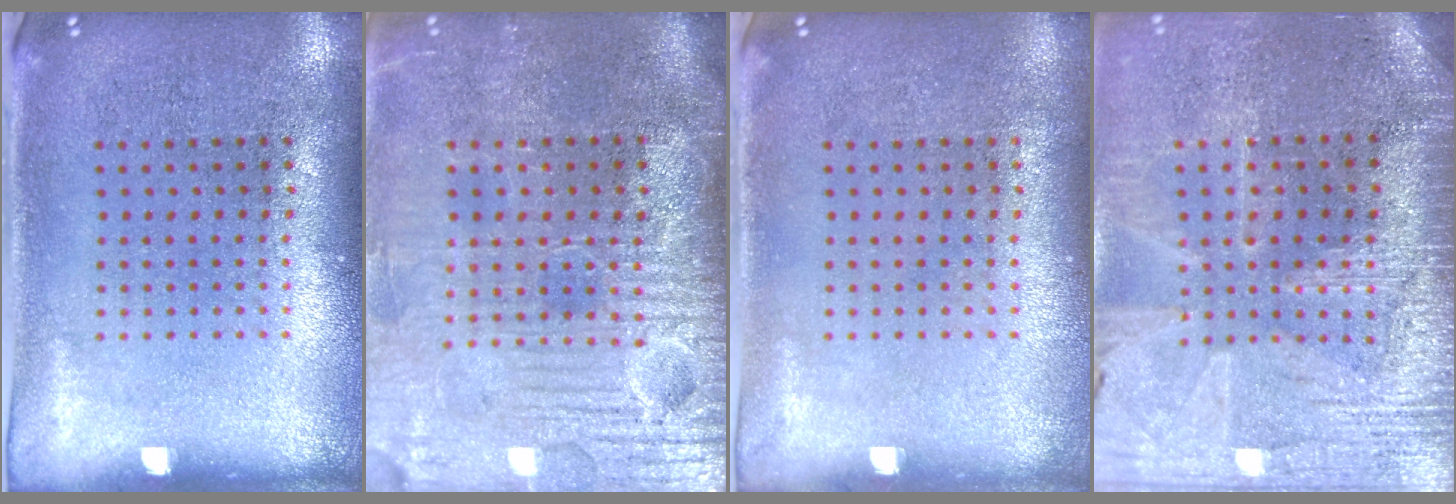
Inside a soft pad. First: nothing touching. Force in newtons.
{"total": 4.4, "press": 4.0, "slide": 2.0}
{"total": 0.0}
{"total": 3.4, "press": 3.2, "slide": 1.2}